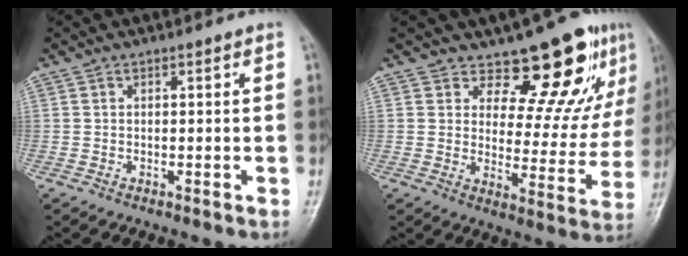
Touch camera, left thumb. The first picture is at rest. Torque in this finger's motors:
{"motor_torque": [0.45, 0.58, -0.04, -0.38, 0.15]}